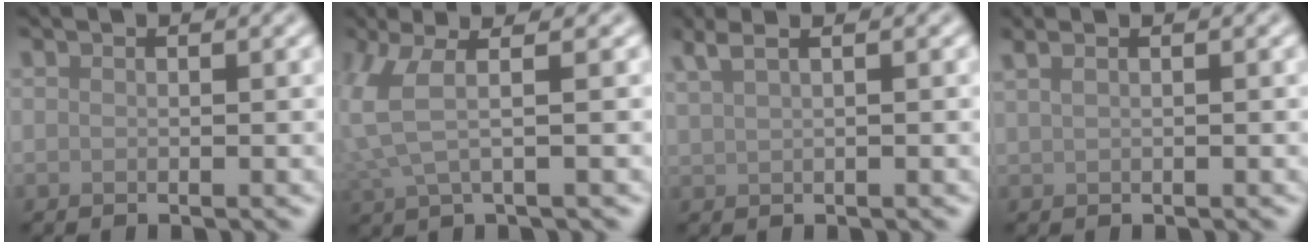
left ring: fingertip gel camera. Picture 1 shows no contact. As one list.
[{"total": 3.9, "force": [0.6, 0.9, 3.7], "torque": [-0.095, 0.001, 0.014]}, {"total": 2.9, "force": [1.9, 1.0, 1.9], "torque": [-0.027, 0.012, 0.019]}, {"total": 1.9, "force": [1.2, 0.9, 1.3], "torque": [-0.022, 0.001, 0.011]}]